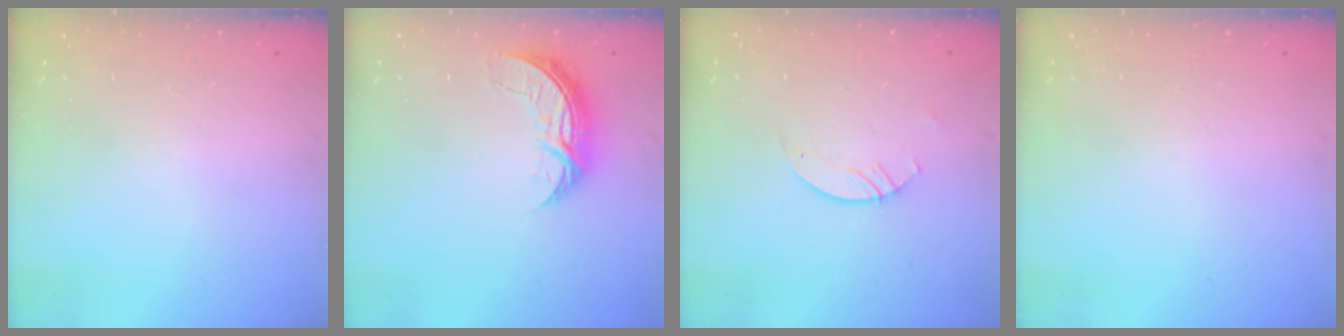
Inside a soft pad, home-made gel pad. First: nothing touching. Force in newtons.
{"total": 7.1, "press": 7.1, "slide": 0.6}
{"total": 2.1, "press": 2.1, "slide": 0.2}
{"total": 0.0}